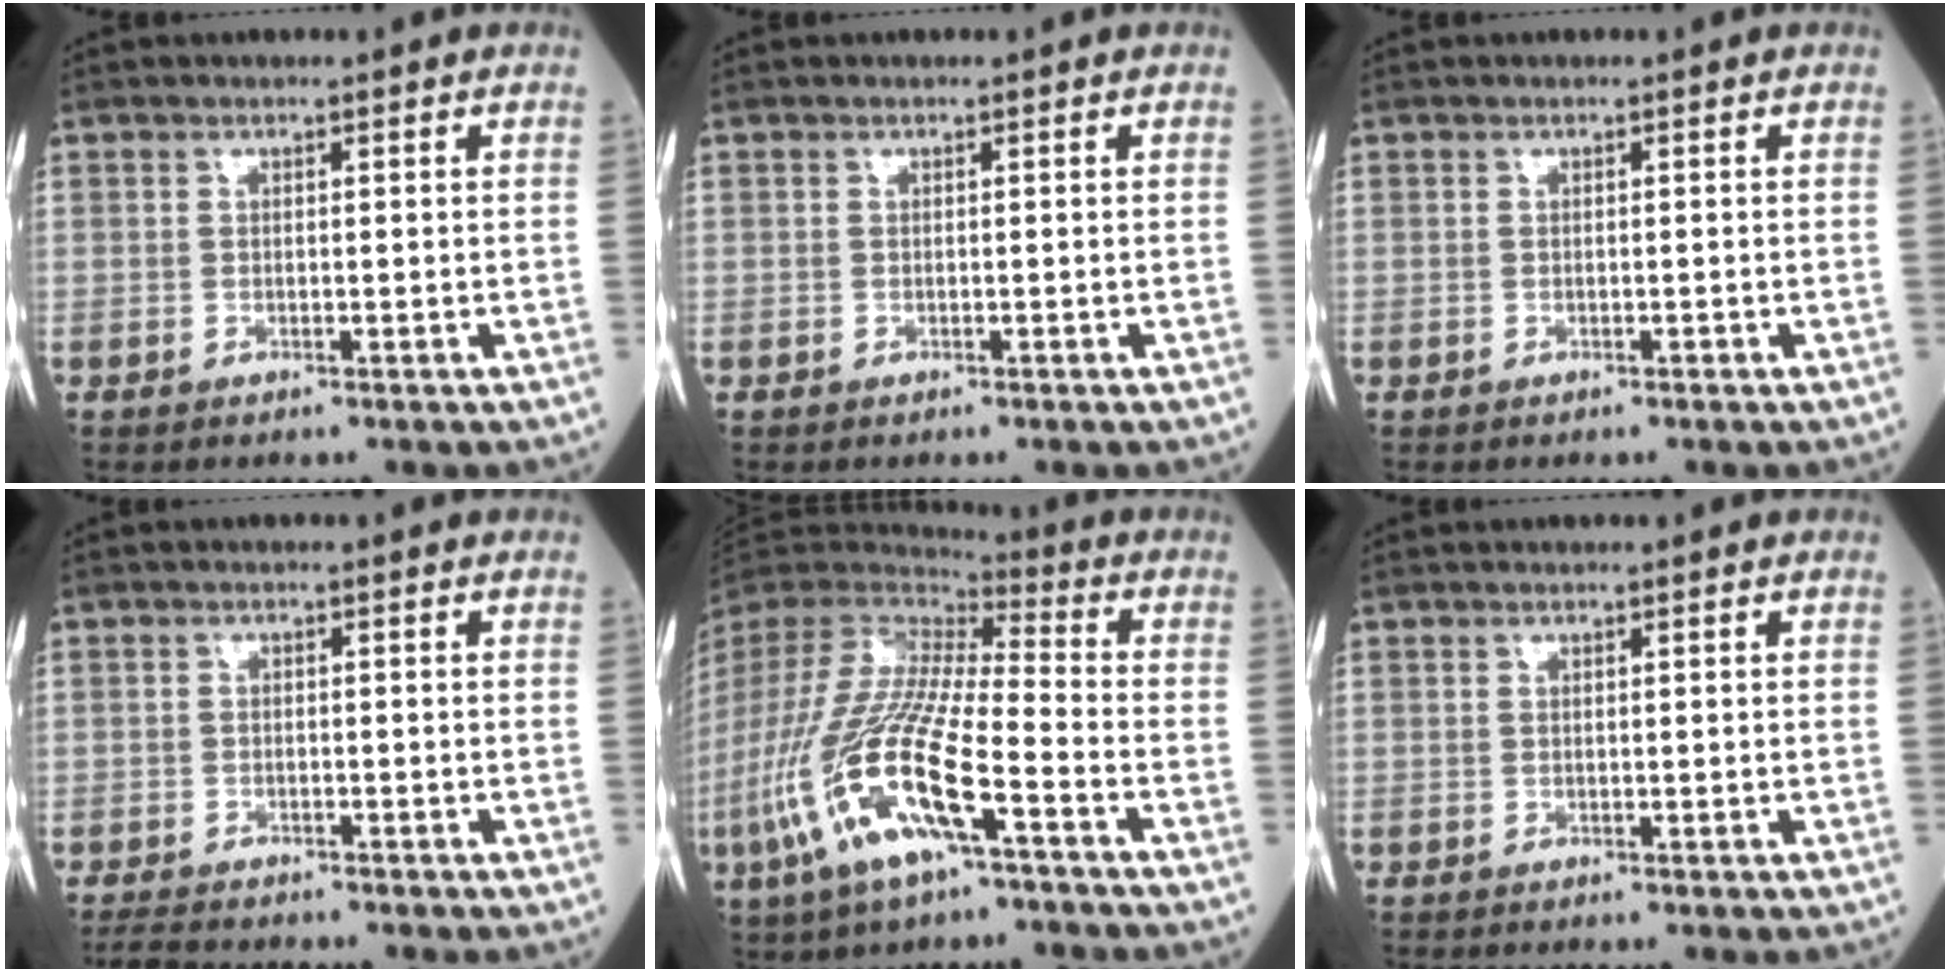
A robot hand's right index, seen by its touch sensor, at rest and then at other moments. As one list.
[{"total": 0.0}, {"total": 0.0}, {"total": 3.2, "force": [-3.0, 0.9, 0.6], "torque": [-0.016, -0.011, -0.054]}, {"total": 19.6, "force": [-8.3, 3.6, 17.4], "torque": [-0.407, -0.042, -0.161]}, {"total": 0.0}]